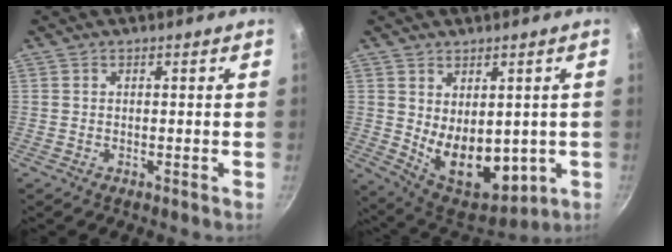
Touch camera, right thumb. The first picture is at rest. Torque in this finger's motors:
{"motor_torque": [-0.74, 1.47, 0.66, 0.66, 0.10]}